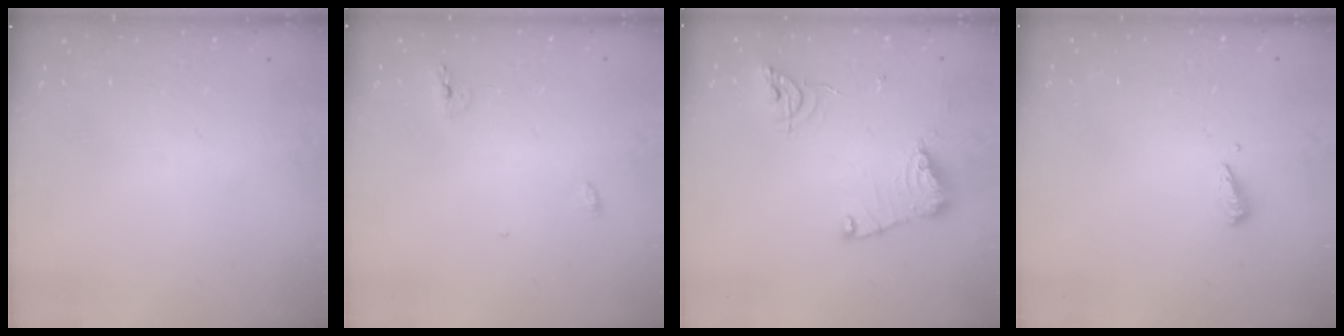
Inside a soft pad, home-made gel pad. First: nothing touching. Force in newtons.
{"total": 4.3, "press": 4.2, "slide": 0.9}
{"total": 13.4, "press": 13.3, "slide": 1.4}
{"total": 2.9, "press": 2.9, "slide": 0.4}